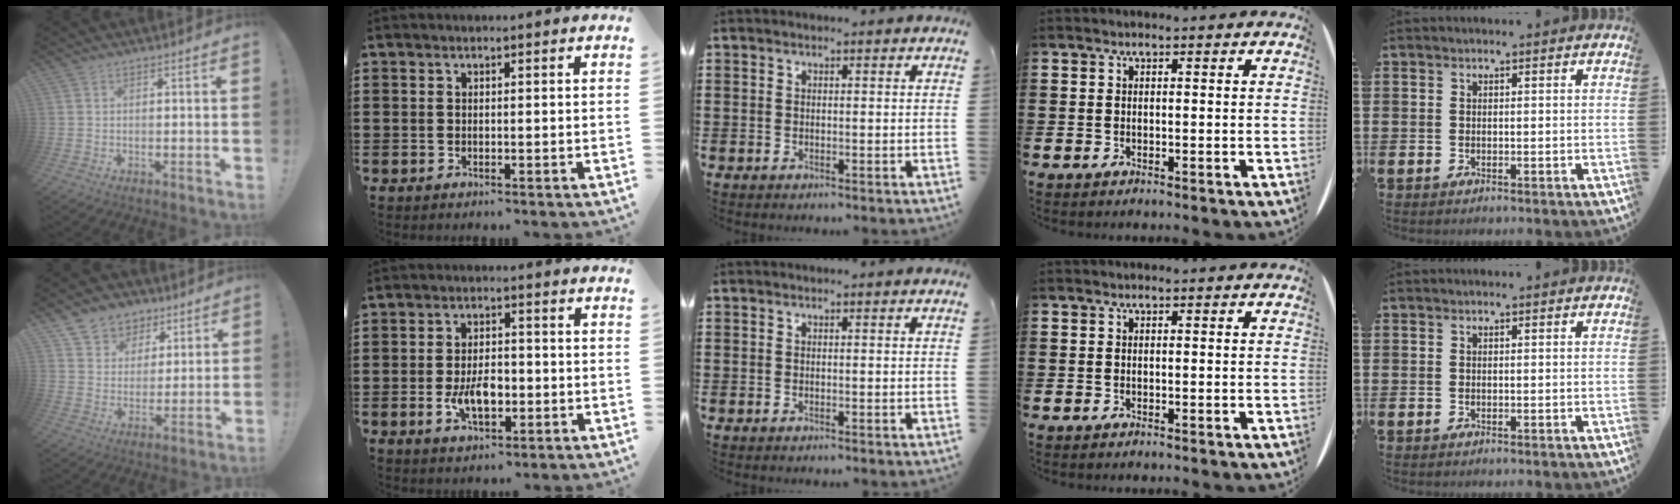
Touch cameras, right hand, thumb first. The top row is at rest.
{"thumb": {"total": 8.2, "force": [4.7, 6.7, 1.0], "torque": [-0.015, -0.036, 0.095]}, "index": {"total": 5.8, "force": [-1.4, 3.0, 4.8], "torque": [-0.088, -0.001, -0.028]}}